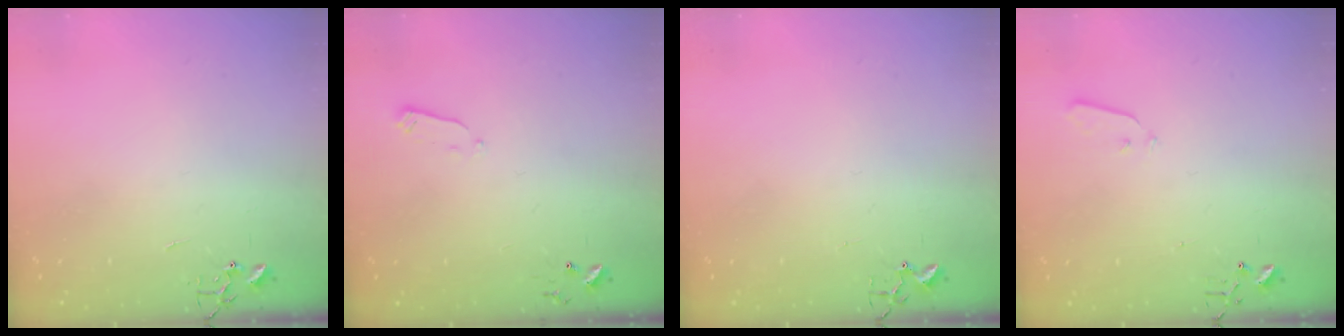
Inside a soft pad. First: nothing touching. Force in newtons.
{"total": 2.4, "press": 2.3, "slide": 0.4}
{"total": 3.3, "press": 3.3, "slide": 0.5}
{"total": 2.9, "press": 2.8, "slide": 0.8}